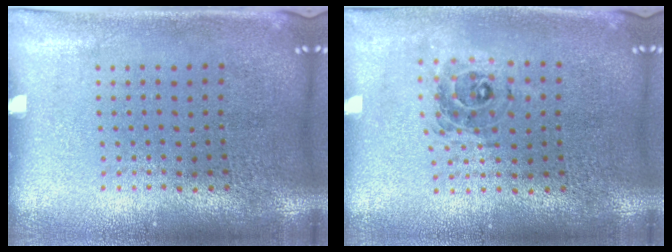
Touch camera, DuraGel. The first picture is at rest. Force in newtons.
{"total": 0.8, "press": 0.8, "slide": 0.0}